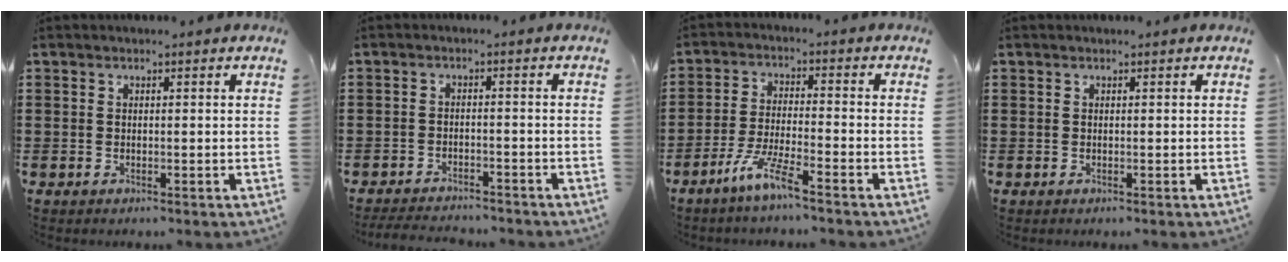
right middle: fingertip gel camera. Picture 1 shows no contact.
{"total": 3.1, "force": [-3.0, 0.3, 0.5], "torque": [-0.018, -0.003, -0.065]}
{"total": 7.1, "force": [-5.2, 0.2, 4.8], "torque": [-0.109, -0.013, -0.101]}
{"total": 0.0}